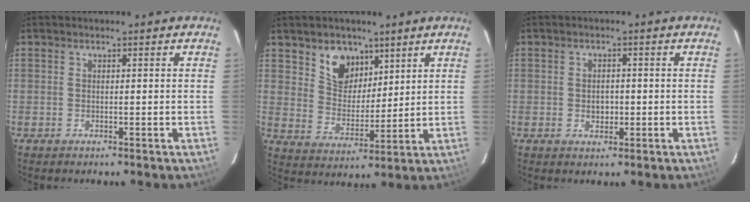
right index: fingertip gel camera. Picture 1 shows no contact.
{"total": 8.5, "force": [5.3, 5.8, 3.1], "torque": [-0.053, 0.006, 0.105]}
{"total": 2.5, "force": [-0.4, 1.8, 1.7], "torque": [-0.028, 0.003, -0.005]}